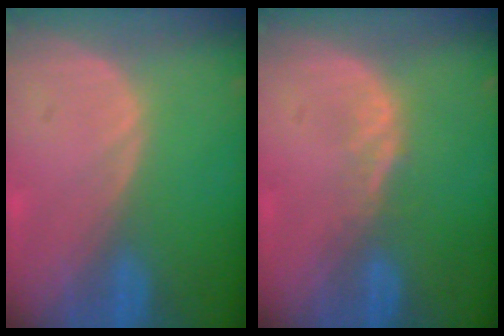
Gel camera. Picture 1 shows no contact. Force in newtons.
{"total": 1.4, "press": 1.4, "slide": 0.1}